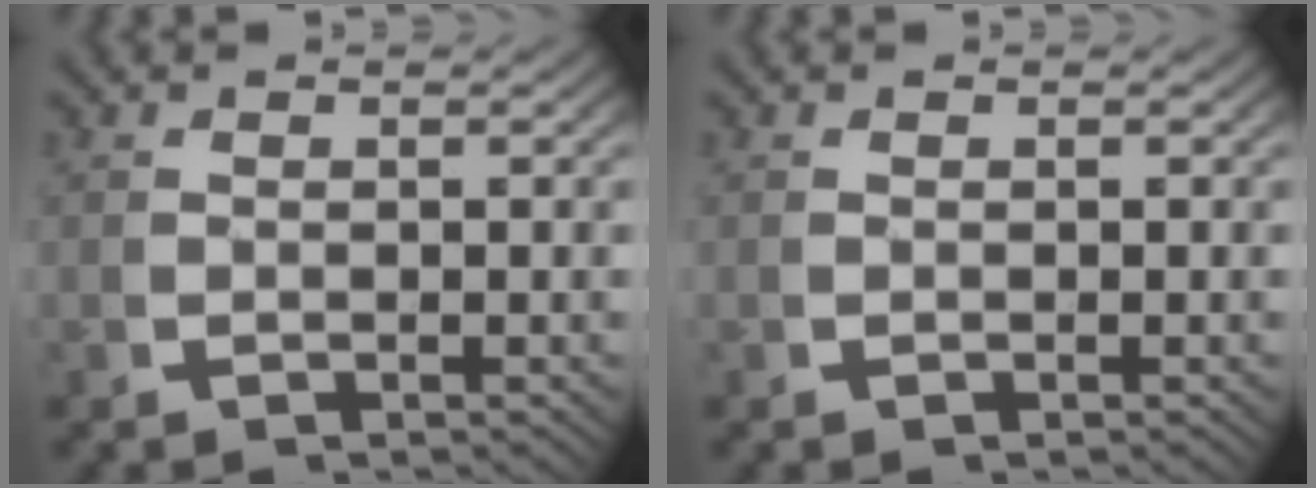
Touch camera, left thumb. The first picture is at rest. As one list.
[{"total": 0.0}]